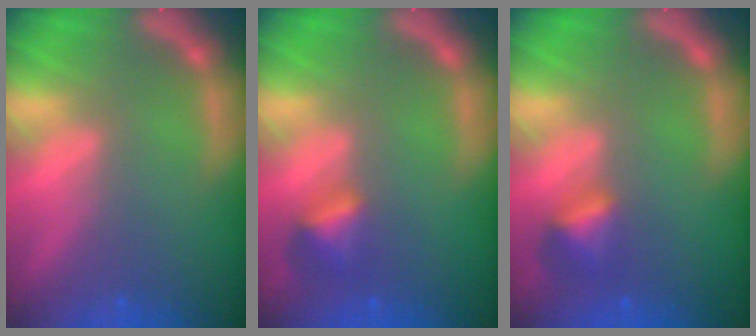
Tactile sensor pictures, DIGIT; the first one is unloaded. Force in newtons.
{"total": 2.4}
{"total": 2.4}